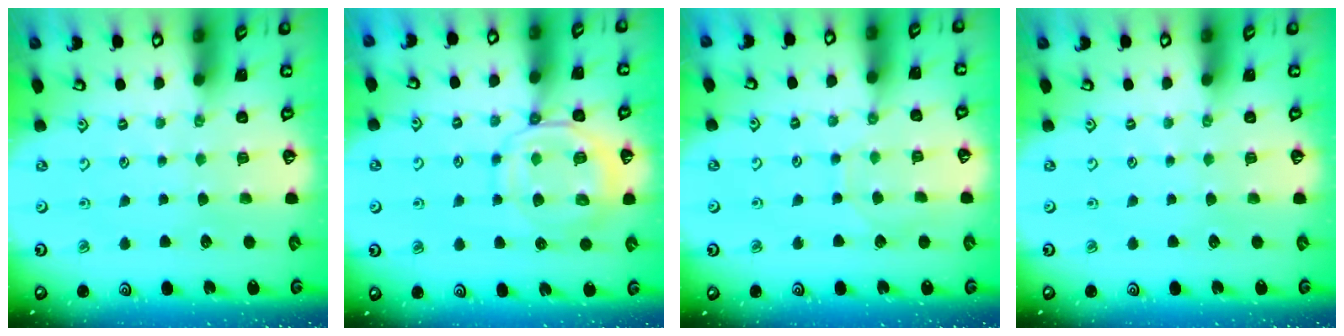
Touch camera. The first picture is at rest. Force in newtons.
{"total": 11.0, "press": 10.9, "slide": 1.3}
{"total": 5.0, "press": 4.9, "slide": 0.4}
{"total": 0.0}